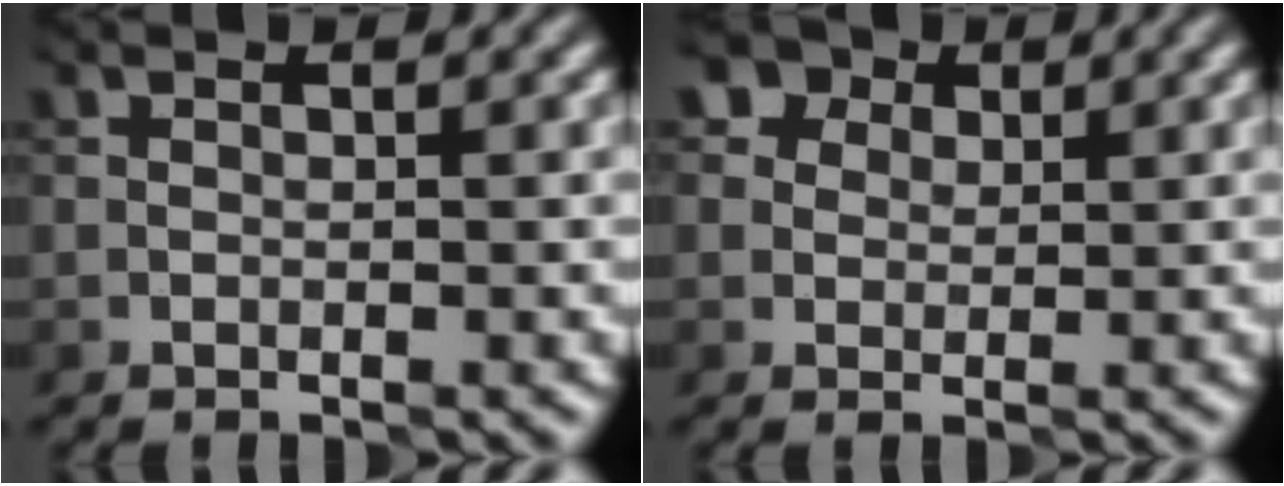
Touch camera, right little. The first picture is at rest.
{"total": 4.6, "force": [2.4, 3.6, 1.4], "torque": [-0.029, 0.014, 0.035]}